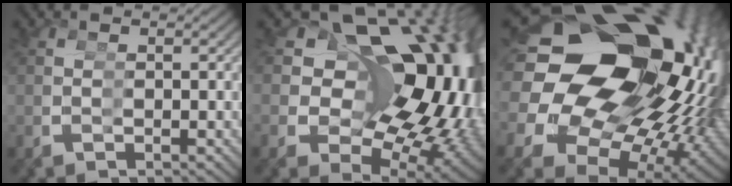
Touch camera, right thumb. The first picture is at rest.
{"total": 23.3, "force": [1.4, 15.4, 17.4], "torque": [-0.241, -0.035, 0.037]}
{"total": 33.8, "force": [1.1, 23.4, 24.3], "torque": [-0.365, -0.064, 0.027]}